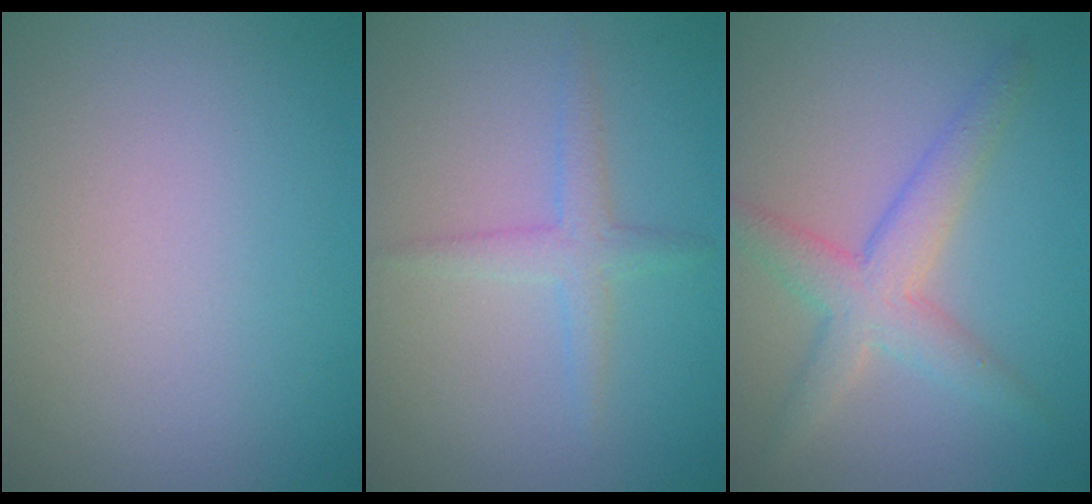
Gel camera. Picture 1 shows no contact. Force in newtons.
{"total": 2.0, "press": 2.0, "slide": 0.1}
{"total": 4.1, "press": 4.1, "slide": 0.1}